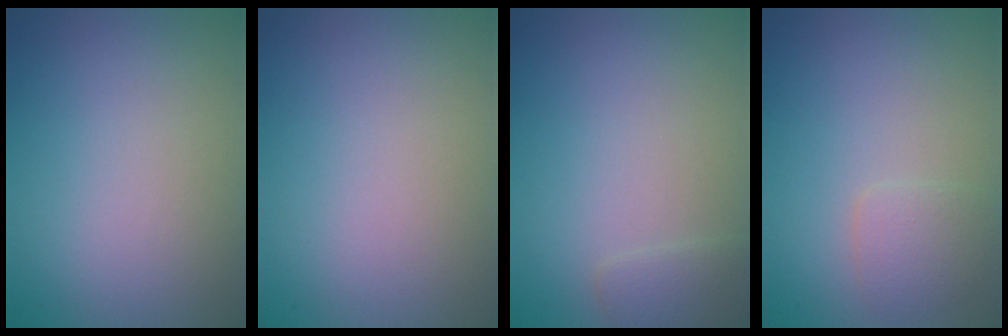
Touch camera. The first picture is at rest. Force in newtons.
{"total": 0.0}
{"total": 1.4, "press": 1.4, "slide": 0.1}
{"total": 1.6, "press": 1.6, "slide": 0.1}